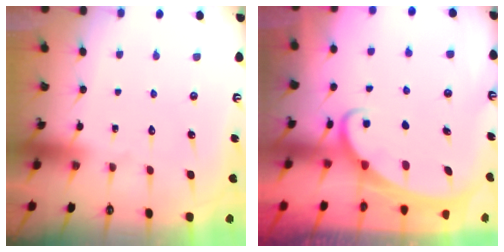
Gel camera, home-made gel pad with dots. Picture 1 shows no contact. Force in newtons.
{"total": 2.4, "press": 2.3, "slide": 0.3}